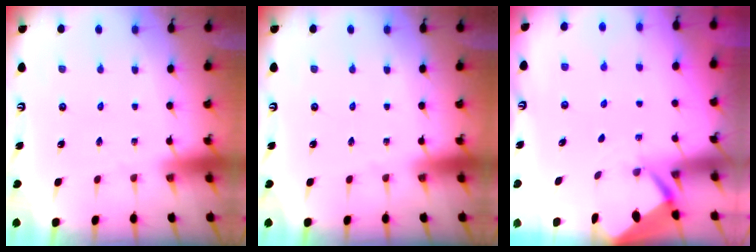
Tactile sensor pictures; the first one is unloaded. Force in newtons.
{"total": 0.0}
{"total": 2.5, "press": 2.5, "slide": 0.0}